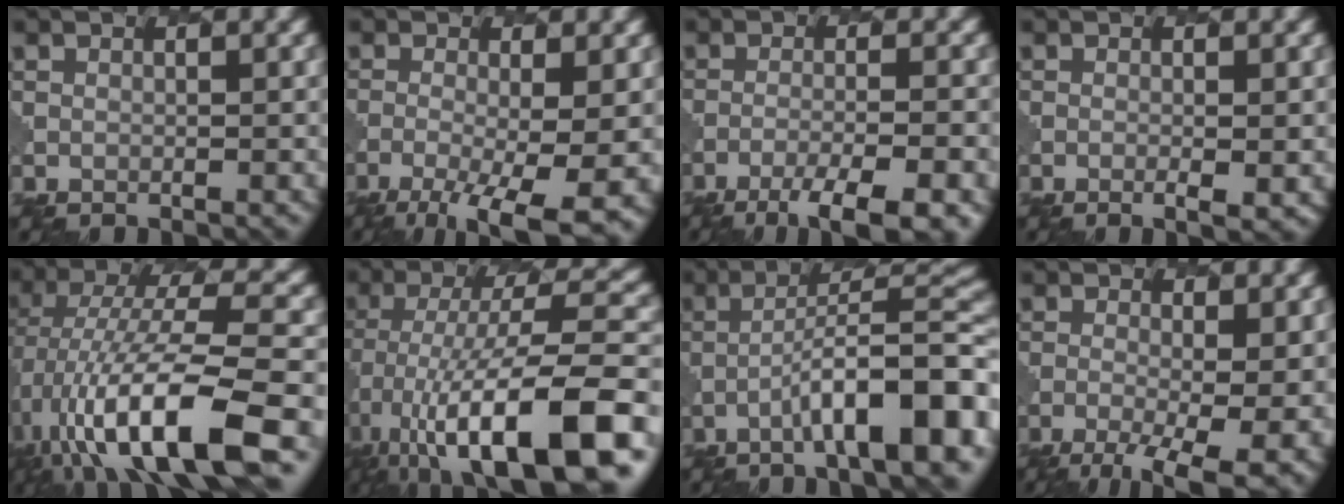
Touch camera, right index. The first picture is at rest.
{"total": 8.1, "force": [-3.8, 2.5, 6.7], "torque": [-0.121, -0.023, -0.057]}
{"total": 7.0, "force": [-4.7, 1.4, 5.0], "torque": [-0.081, -0.005, -0.074]}
{"total": 2.0, "force": [-0.4, 0.5, 1.9], "torque": [-0.028, -0.003, -0.005]}
{"total": 12.1, "force": [-3.8, 4.1, 10.7], "torque": [-0.200, 0.010, -0.065]}
{"total": 14.7, "force": [-6.1, 5.3, 12.2], "torque": [-0.218, 0.017, -0.099]}
{"total": 10.4, "force": [-4.6, 2.2, 9.0], "torque": [-0.127, 0.024, -0.066]}
{"total": 9.0, "force": [-3.9, 3.4, 7.4], "torque": [-0.112, -0.017, -0.048]}